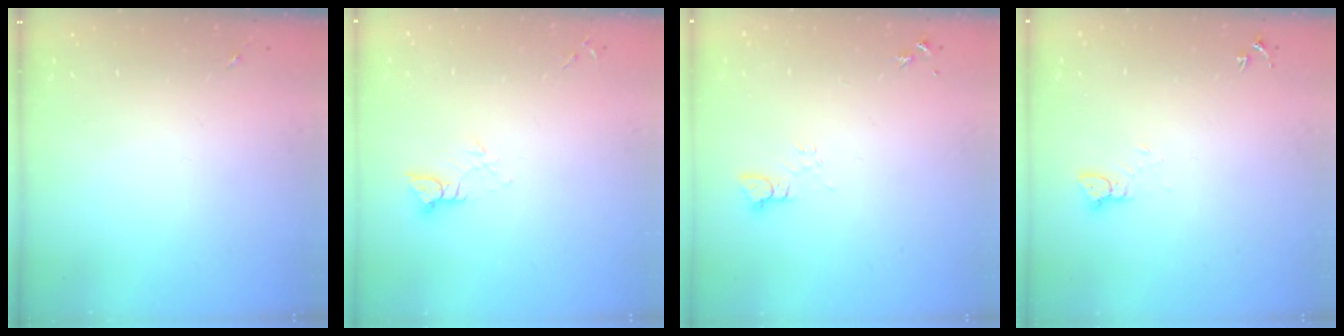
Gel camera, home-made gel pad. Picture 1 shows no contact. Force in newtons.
{"total": 4.4, "press": 4.4, "slide": 0.3}
{"total": 4.0, "press": 3.9, "slide": 0.3}
{"total": 2.6, "press": 2.6, "slide": 0.1}